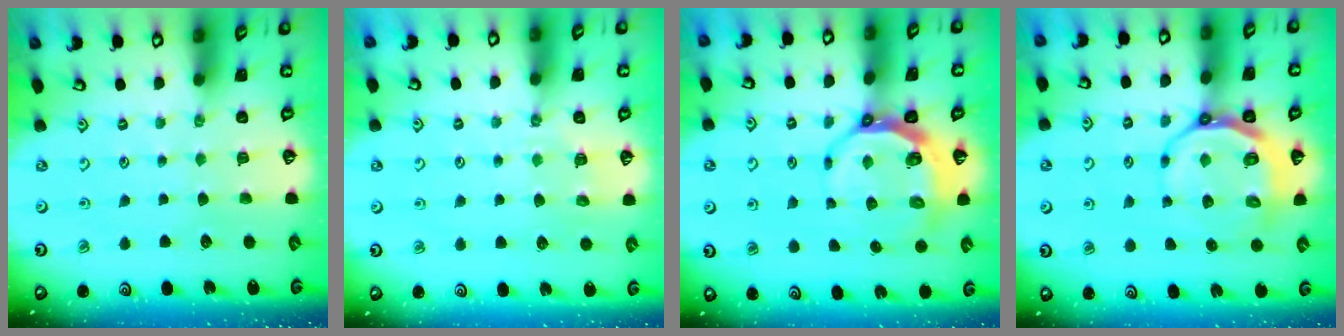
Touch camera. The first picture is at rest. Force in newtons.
{"total": 4.2, "press": 4.1, "slide": 0.9}
{"total": 7.7, "press": 6.8, "slide": 3.6}
{"total": 9.6, "press": 9.0, "slide": 3.3}